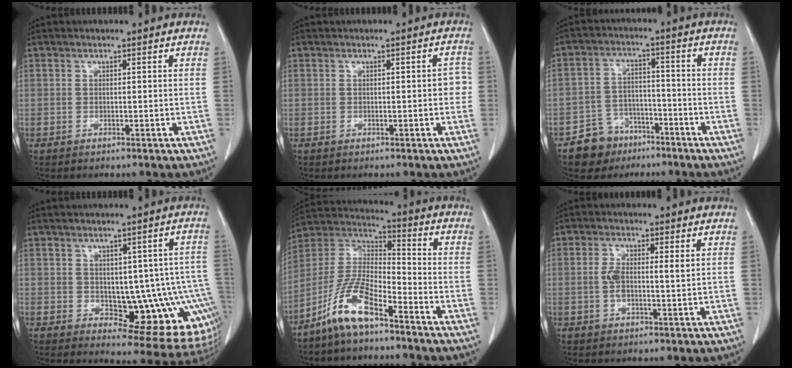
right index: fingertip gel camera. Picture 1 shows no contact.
{"total": 1.9, "force": [-0.2, 0.8, 1.7], "torque": [-0.006, 0.005, -0.004]}
{"total": 6.8, "force": [-4.6, 5.0, 0.6], "torque": [-0.003, 0.013, -0.075]}
{"total": 13.7, "force": [-2.1, 6.2, 12.0], "torque": [-0.102, 0.017, -0.008]}
{"total": 10.7, "force": [-7.3, 2.5, 7.4], "torque": [-0.164, 0.006, -0.146]}
{"total": 3.9, "force": [0.5, 1.0, 3.7], "torque": [-0.076, 0.008, 0.008]}